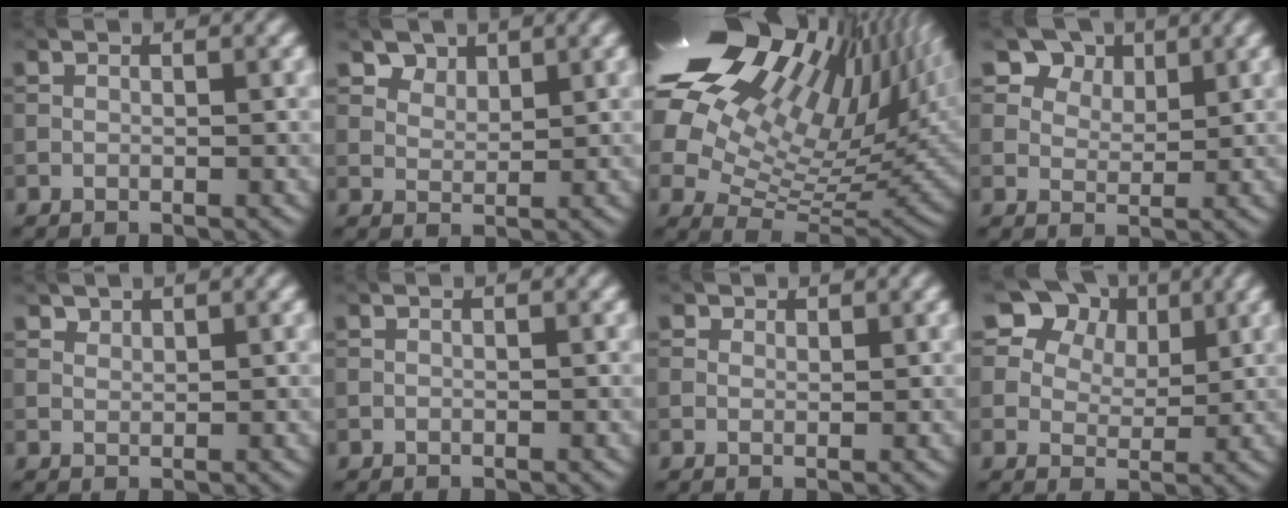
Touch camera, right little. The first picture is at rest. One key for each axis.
{"total": 2.9, "fx": 2.2, "fy": 1.7, "fz": 0.8, "tx": -0.026, "ty": -0.024, "tz": 0.054}
{"total": 21.9, "fx": 10.4, "fy": 11.5, "fz": 15.5, "tx": -0.288, "ty": 0.044, "tz": 0.178}
{"total": 6.2, "fx": 4.1, "fy": 3.8, "fz": 2.5, "tx": -0.062, "ty": -0.011, "tz": 0.070}
{"total": 1.1, "fx": 1.0, "fy": 0.4, "fz": 0.1, "tx": -0.004, "ty": -0.002, "tz": 0.021}
{"total": 0.0}
{"total": 1.4, "fx": 1.0, "fy": 0.9, "fz": 0.3, "tx": -0.007, "ty": -0.004, "tz": 0.010}
{"total": 12.7, "fx": 7.9, "fy": 8.3, "fz": 5.5, "tx": -0.116, "ty": 0.025, "tz": 0.134}